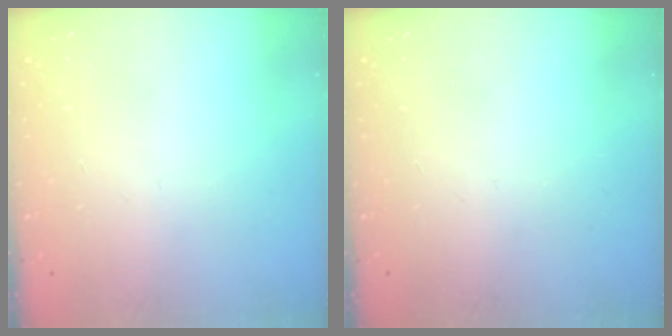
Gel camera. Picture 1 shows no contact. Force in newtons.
{"total": 0.0}